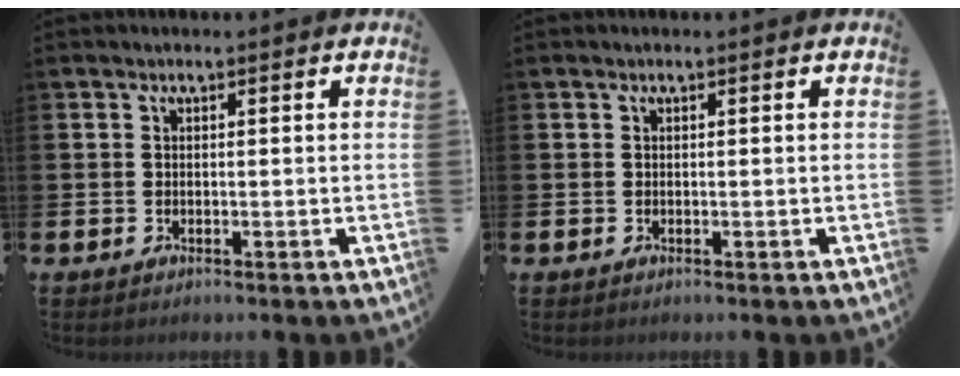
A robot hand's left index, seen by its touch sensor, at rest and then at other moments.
{"total": 0.0}